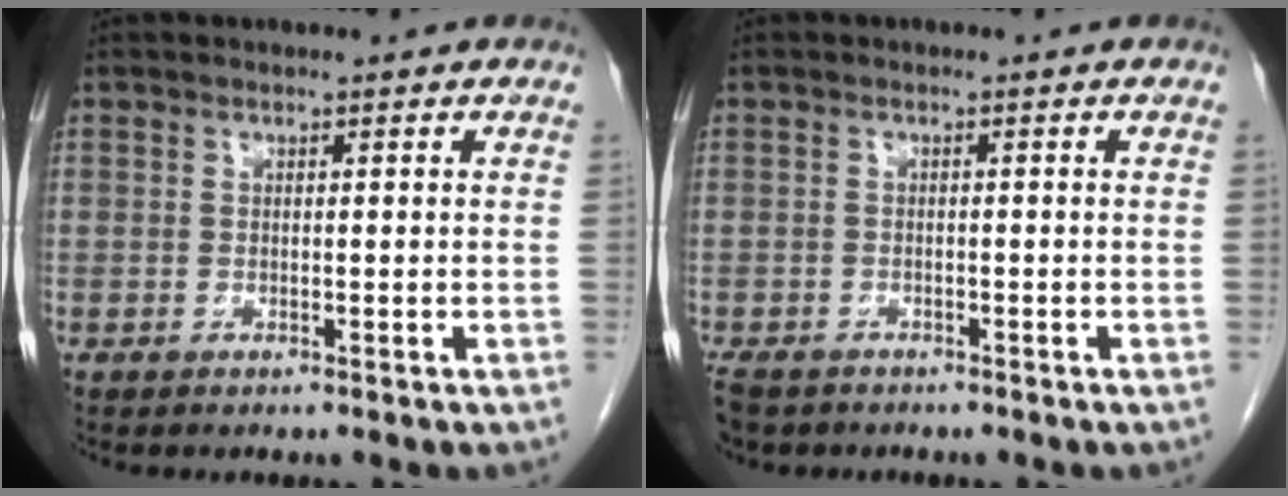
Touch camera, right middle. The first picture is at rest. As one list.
[{"total": 4.7, "force": [-3.7, 2.5, 1.5], "torque": [-0.030, -0.005, -0.056]}]